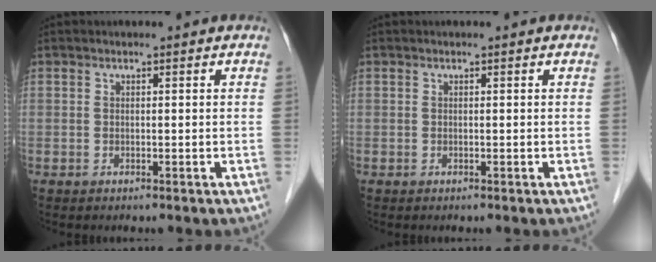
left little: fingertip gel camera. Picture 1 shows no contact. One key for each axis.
{"total": 0.0}